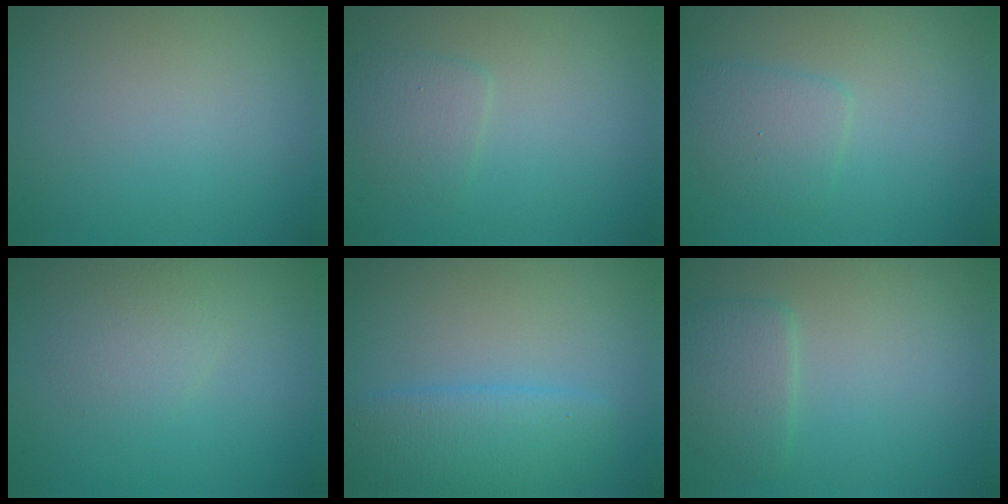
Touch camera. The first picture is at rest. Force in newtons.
{"total": 1.6, "press": 1.6, "slide": 0.1}
{"total": 2.2, "press": 2.2, "slide": 0.1}
{"total": 1.7, "press": 1.7, "slide": 0.0}
{"total": 4.2, "press": 4.1, "slide": 0.2}
{"total": 2.3, "press": 2.2, "slide": 0.3}